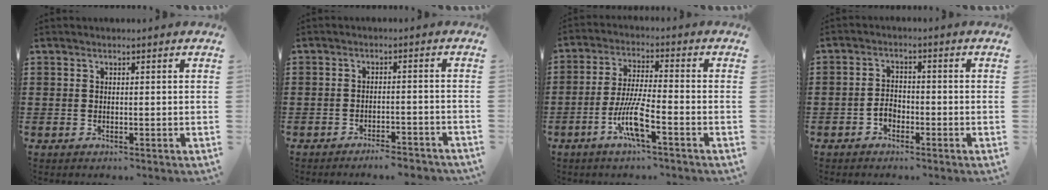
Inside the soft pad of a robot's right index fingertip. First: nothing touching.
{"total": 2.9, "force": [-2.8, 0.0, 0.6], "torque": [-0.013, -0.001, -0.058]}
{"total": 7.8, "force": [-3.8, 0.9, 6.8], "torque": [-0.150, -0.014, -0.077]}
{"total": 2.4, "force": [-1.4, 1.5, 1.2], "torque": [-0.027, 0.004, -0.029]}